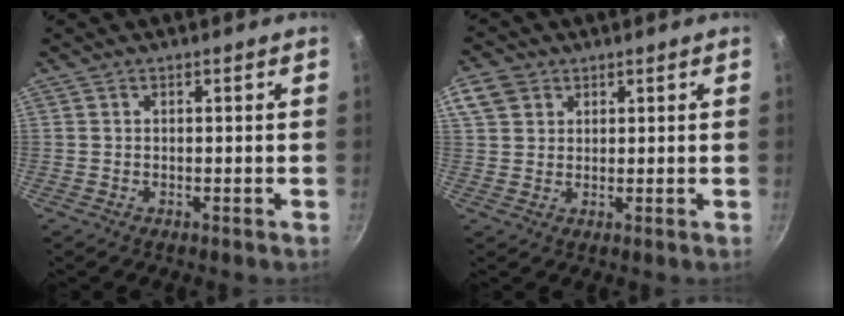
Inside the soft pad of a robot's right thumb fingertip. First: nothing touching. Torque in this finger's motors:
{"motor_torque": [-0.94, 1.37, 0.26, -0.09, 0.17]}